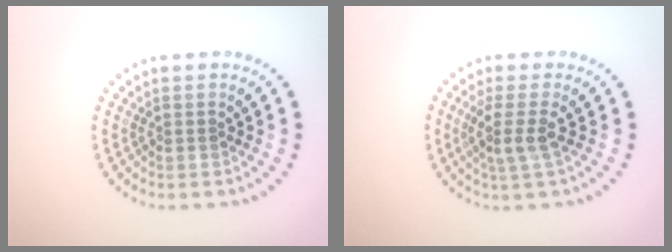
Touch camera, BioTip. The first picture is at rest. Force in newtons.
{"total": 2.5, "press": 2.0, "slide": 1.6}